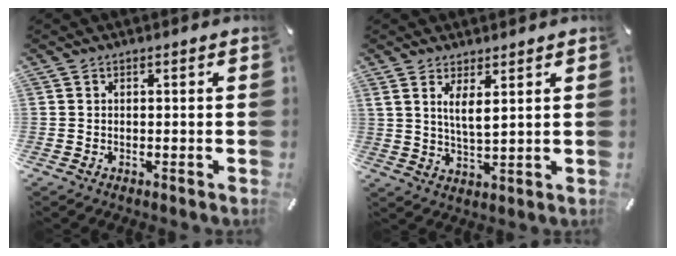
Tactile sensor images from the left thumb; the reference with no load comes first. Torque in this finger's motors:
{"motor_torque": [0.88, 0.31, 1.62, -1.12, 0.63]}